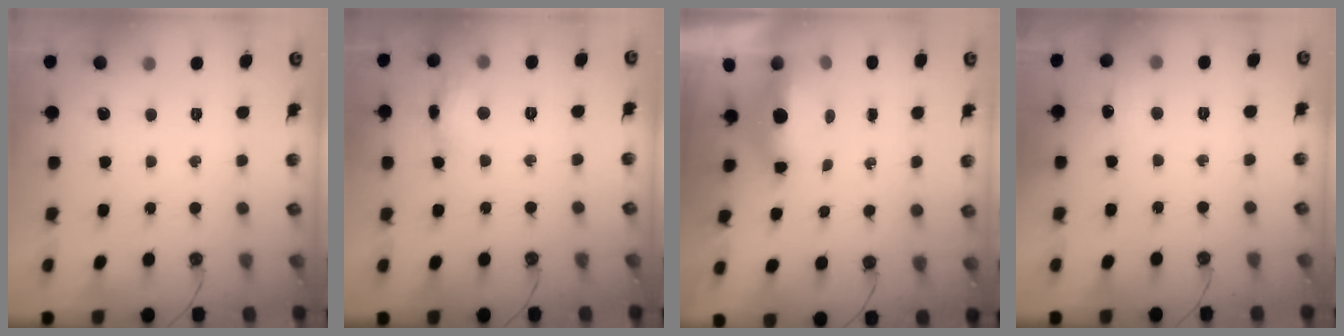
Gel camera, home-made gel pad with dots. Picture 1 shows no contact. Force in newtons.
{"total": 10.1, "press": 10.0, "slide": 0.5}
{"total": 14.2, "press": 7.5, "slide": 12.0}
{"total": 5.4, "press": 5.4, "slide": 0.7}